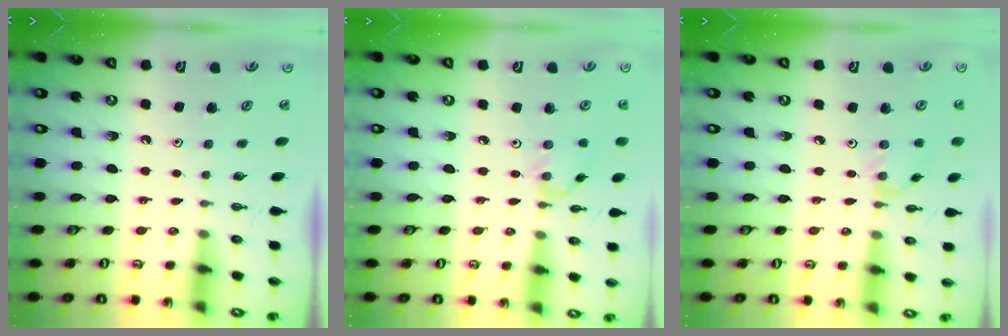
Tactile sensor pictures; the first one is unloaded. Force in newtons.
{"total": 1.0, "press": 1.0, "slide": 0.3}
{"total": 2.0, "press": 2.0, "slide": 0.3}